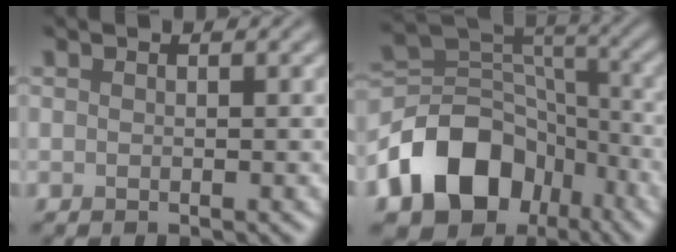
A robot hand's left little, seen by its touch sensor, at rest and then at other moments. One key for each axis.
{"total": 11.3, "fx": -5.7, "fy": 8.1, "fz": 5.4, "tx": -0.093, "ty": 0.004, "tz": -0.108}